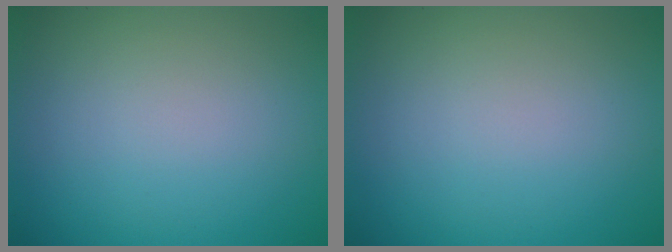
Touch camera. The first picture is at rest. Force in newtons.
{"total": 0.0}